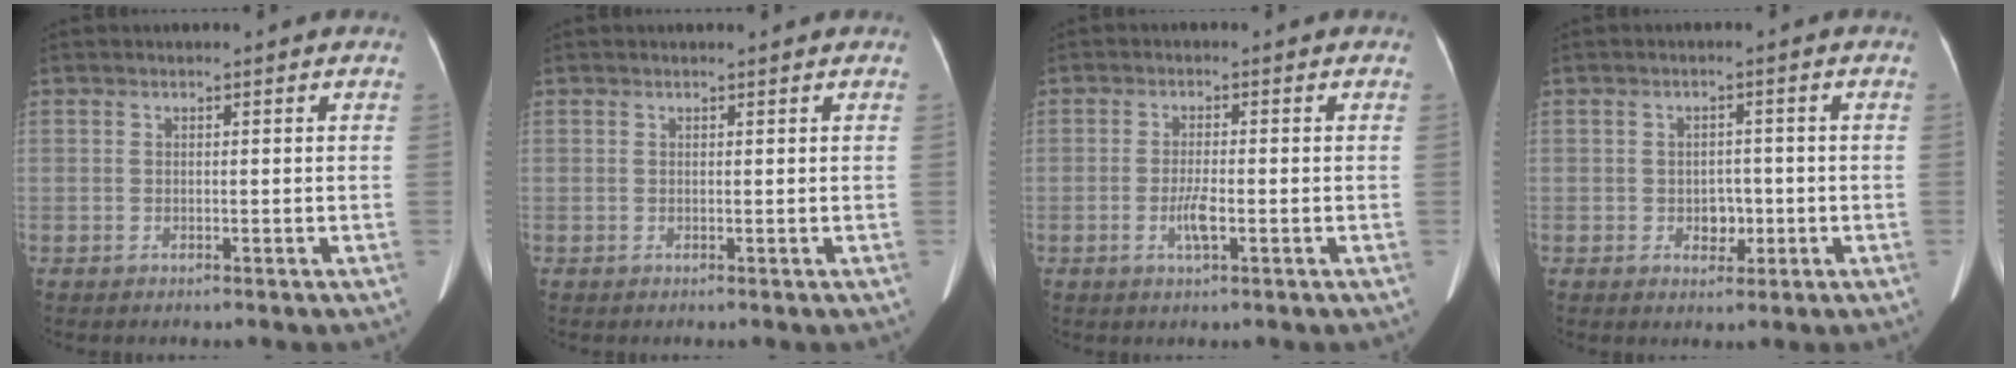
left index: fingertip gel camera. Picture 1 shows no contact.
{"total": 0.9, "force": [0.8, 0.1, 0.3], "torque": [-0.008, 0.004, 0.012]}
{"total": 2.9, "force": [-0.9, 0.4, 2.8], "torque": [-0.058, -0.003, -0.016]}
{"total": 2.9, "force": [-0.7, 2.2, 1.8], "torque": [-0.023, 0.007, -0.005]}